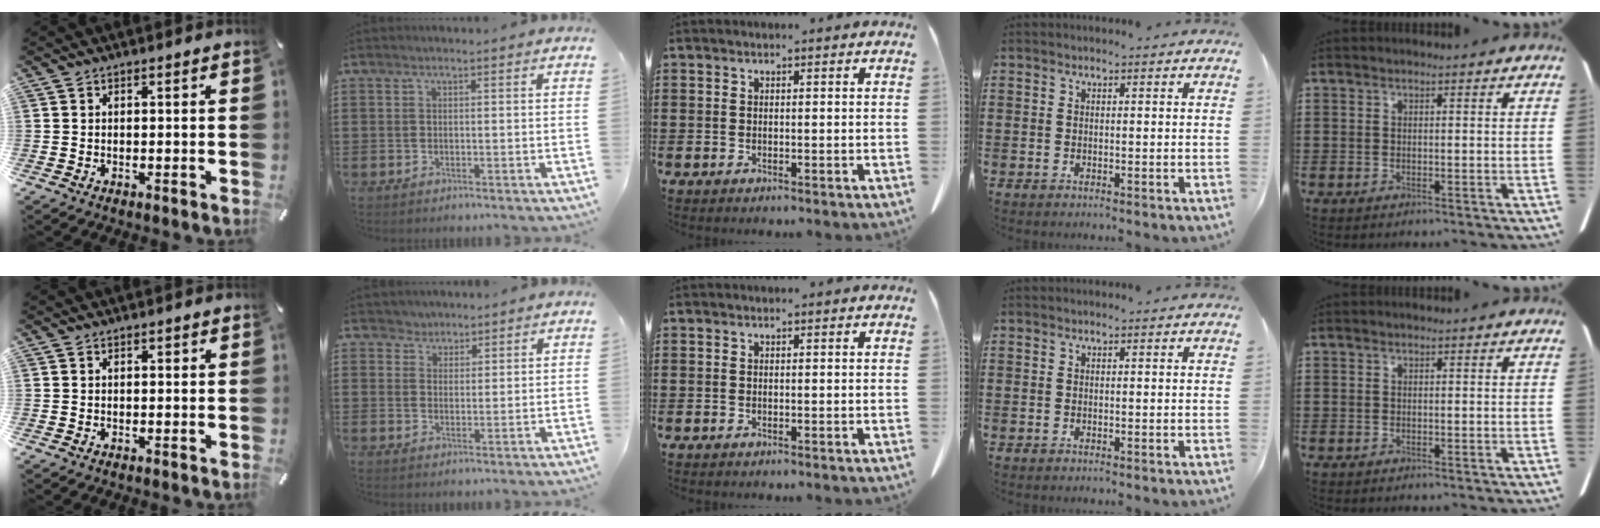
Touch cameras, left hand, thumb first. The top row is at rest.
{"index": {"total": 2.6, "force": [1.9, 1.7, -0.2], "torque": [-0.009, 0.010, 0.035]}}